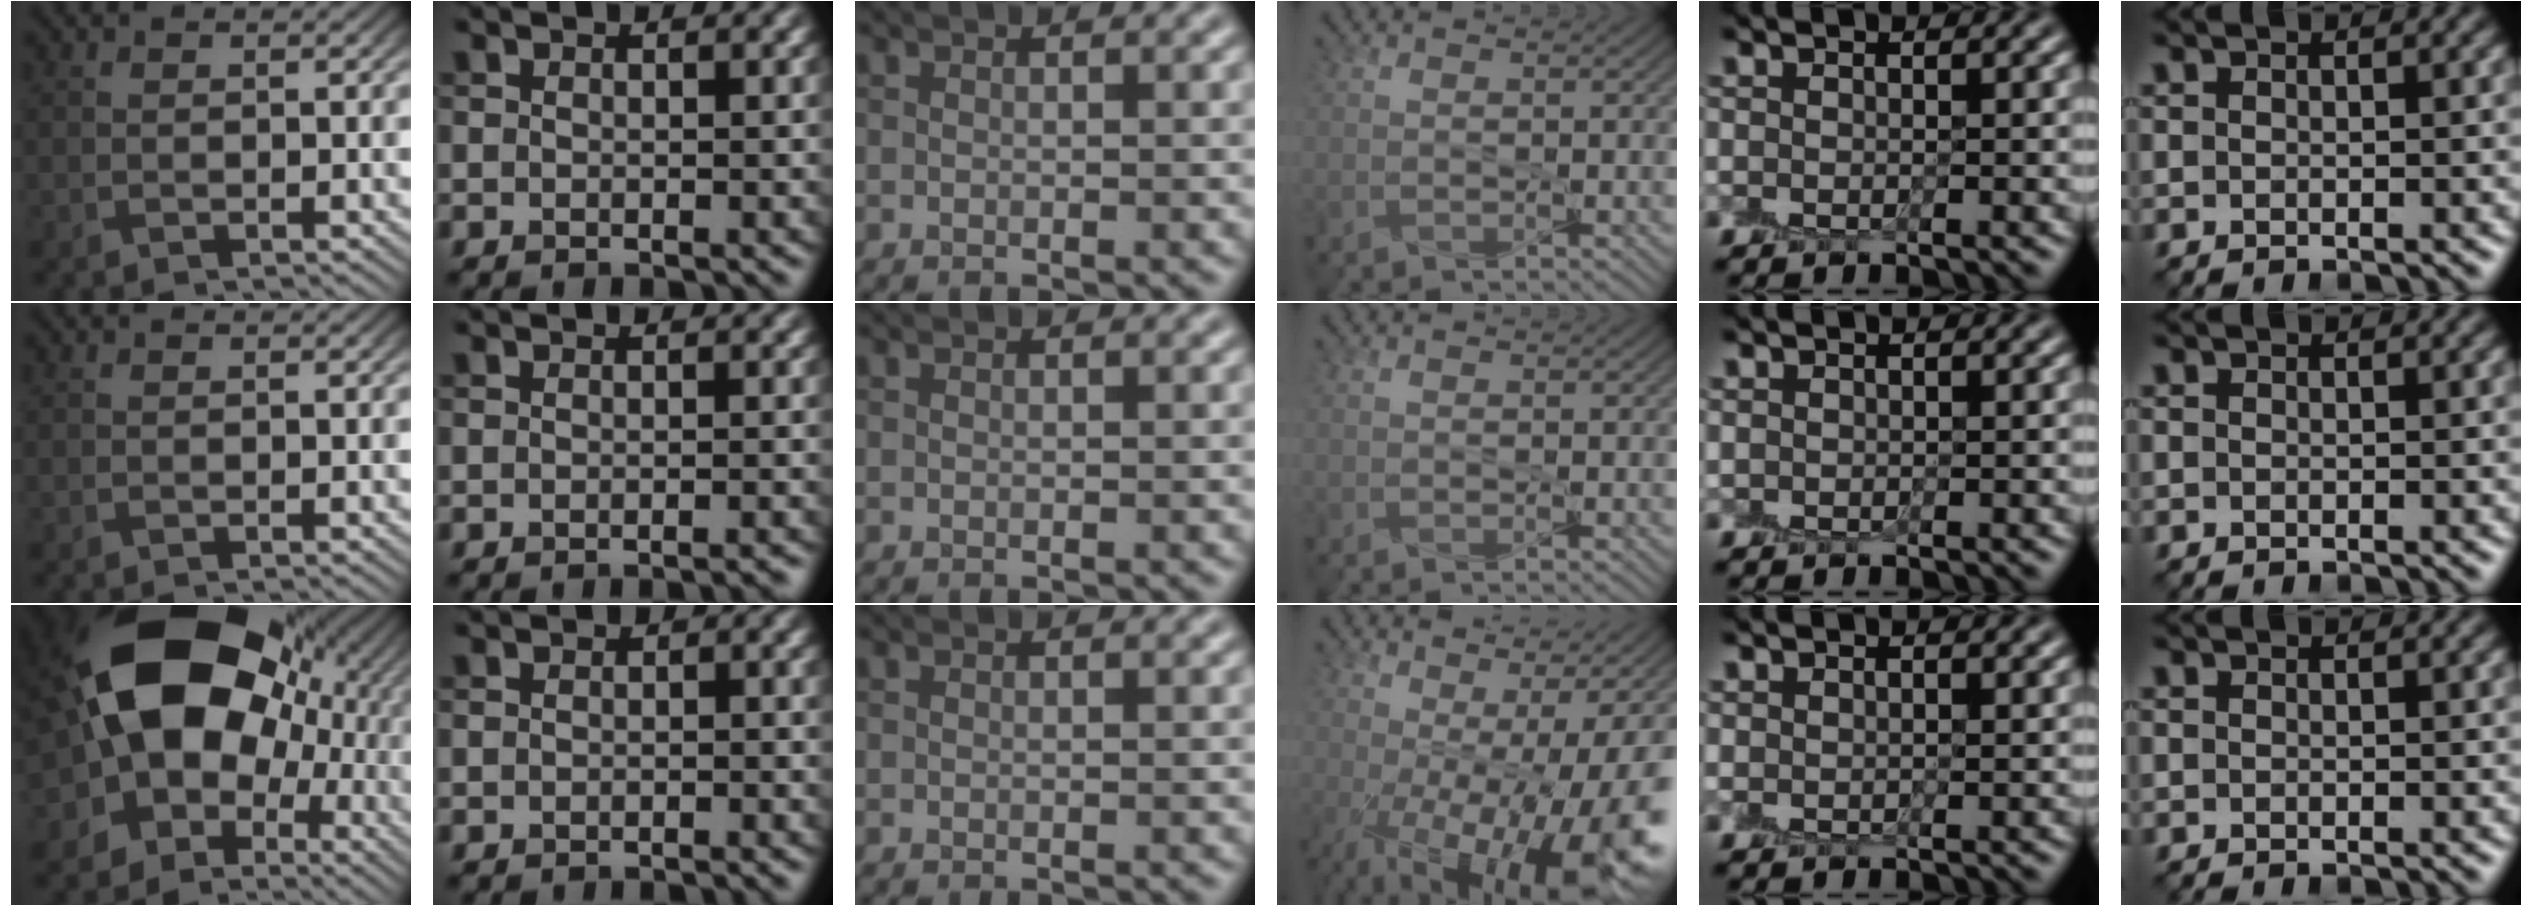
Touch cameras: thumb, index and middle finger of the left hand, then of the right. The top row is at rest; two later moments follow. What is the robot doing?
{"motion": "peel", "object": "small bumper sticker"}